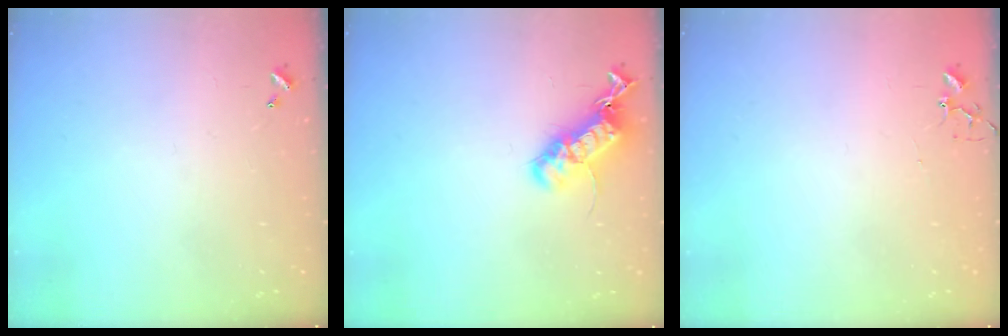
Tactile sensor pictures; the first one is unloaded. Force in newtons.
{"total": 17.2, "press": 17.2, "slide": 0.8}
{"total": 3.9, "press": 3.8, "slide": 0.6}